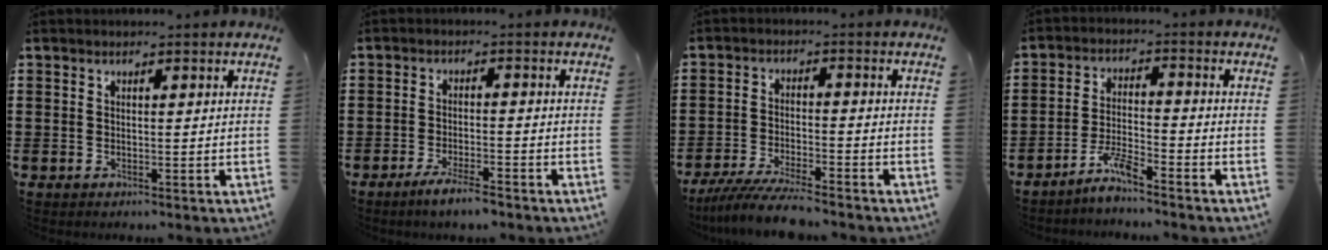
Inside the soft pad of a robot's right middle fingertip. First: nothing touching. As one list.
[{"total": 3.8, "force": [-3.0, 0.3, 2.3], "torque": [-0.043, -0.002, -0.055]}, {"total": 6.5, "force": [-5.9, 0.1, 2.6], "torque": [-0.056, -0.011, -0.114]}, {"total": 4.9, "force": [-4.3, 0.3, 2.3], "torque": [-0.055, 0.001, -0.085]}]